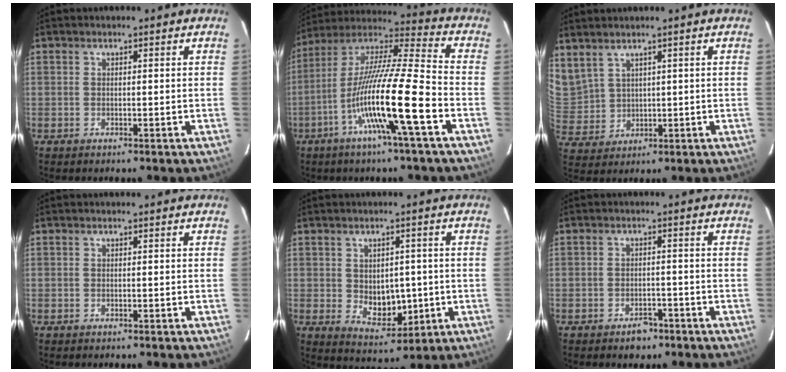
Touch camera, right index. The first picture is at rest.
{"total": 17.1, "force": [-6.2, -0.3, 16.0], "torque": [-0.304, -0.003, -0.120]}
{"total": 10.0, "force": [5.8, 6.9, 4.2], "torque": [-0.141, 0.011, 0.146]}
{"total": 0.0}
{"total": 7.0, "force": [-0.5, 4.4, 5.4], "torque": [-0.081, -0.003, 0.010]}
{"total": 3.0, "force": [-2.1, 1.7, 1.3], "torque": [-0.016, 0.004, -0.024]}